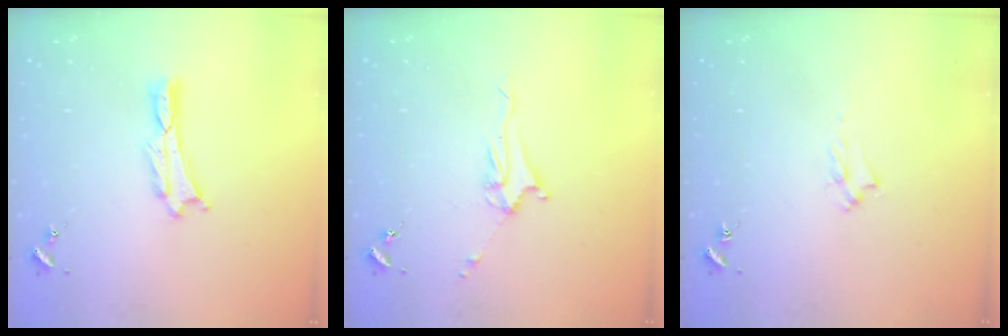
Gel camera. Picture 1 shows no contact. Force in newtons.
{"total": 3.7, "press": 3.7, "slide": 0.5}
{"total": 1.7, "press": 1.6, "slide": 0.3}